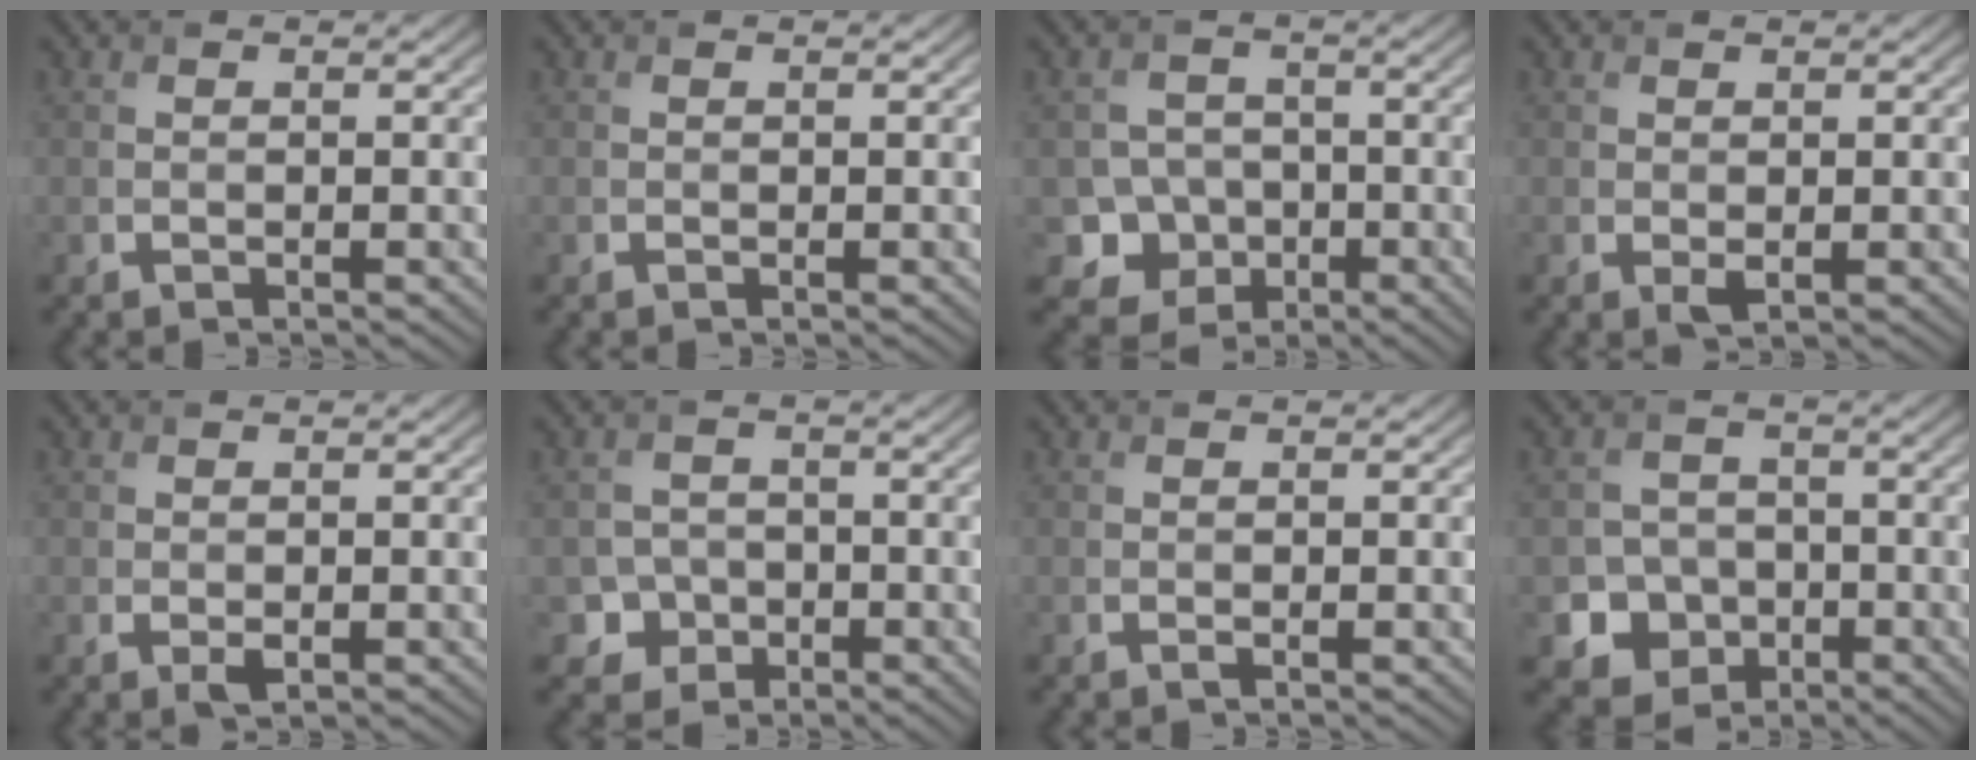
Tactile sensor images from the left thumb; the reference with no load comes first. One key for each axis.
{"total": 0.0}
{"total": 5.8, "fx": -2.2, "fy": 5.1, "fz": 1.5, "tx": -0.025, "ty": -0.002, "tz": -0.061}
{"total": 0.8, "fx": 0.1, "fy": 0.4, "fz": 0.8, "tx": -0.015, "ty": -0.004, "tz": 0.004}
{"total": 1.0, "fx": -0.2, "fy": 0.5, "fz": 0.8, "tx": -0.018, "ty": -0.007, "tz": 0.000}
{"total": 3.6, "fx": -1.5, "fy": 3.2, "fz": 0.7, "tx": -0.007, "ty": 0.000, "tz": -0.036}
{"total": 0.0}
{"total": 6.1, "fx": -2.3, "fy": 5.4, "fz": 1.8, "tx": -0.030, "ty": -0.007, "tz": -0.064}